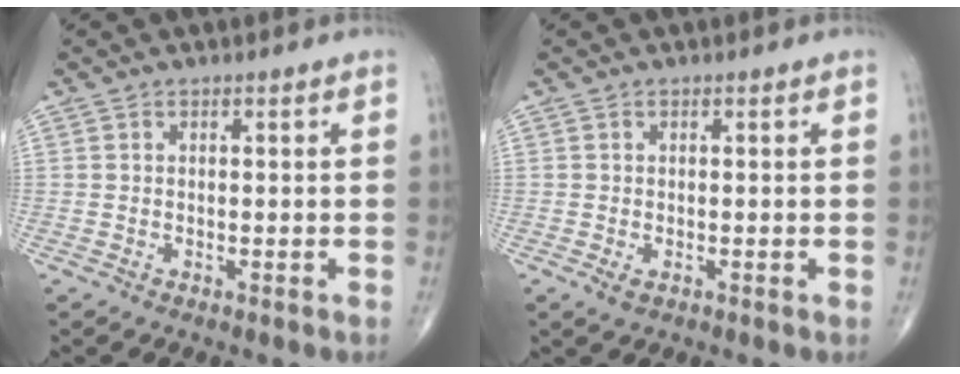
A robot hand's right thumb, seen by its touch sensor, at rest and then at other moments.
{"total": 1.4, "force": [-0.4, 0.8, 1.0], "torque": [-0.020, -0.004, -0.006]}